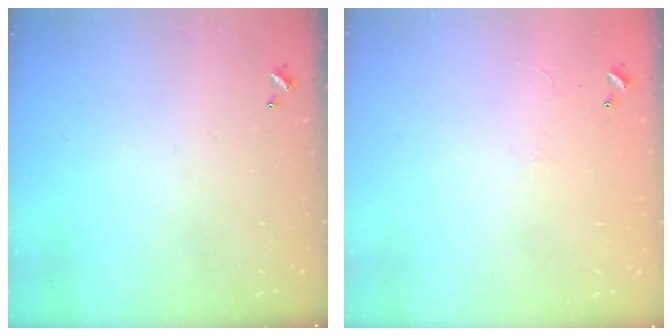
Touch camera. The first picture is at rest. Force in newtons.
{"total": 7.7, "press": 7.7, "slide": 0.6}